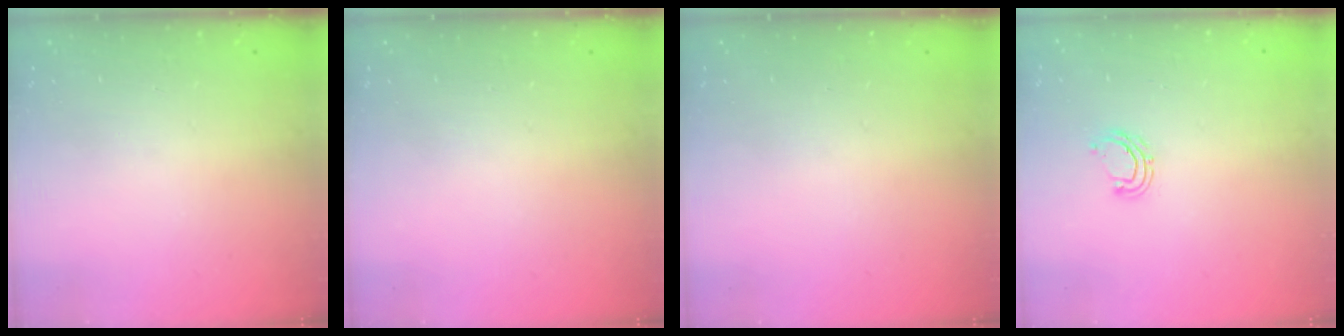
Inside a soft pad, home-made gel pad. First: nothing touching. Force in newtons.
{"total": 0.0}
{"total": 0.0}
{"total": 5.6, "press": 5.4, "slide": 1.4}